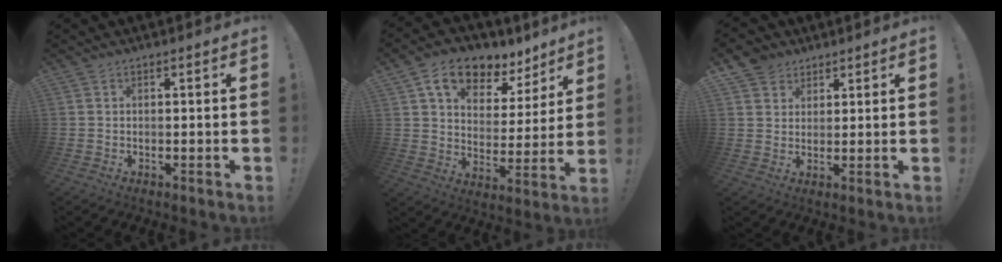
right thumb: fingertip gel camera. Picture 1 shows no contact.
{"total": 13.3, "force": [8.7, 7.5, 6.6], "torque": [-0.111, -0.049, 0.158]}
{"total": 5.5, "force": [3.7, 4.0, 0.4], "torque": [-0.007, -0.023, 0.071]}